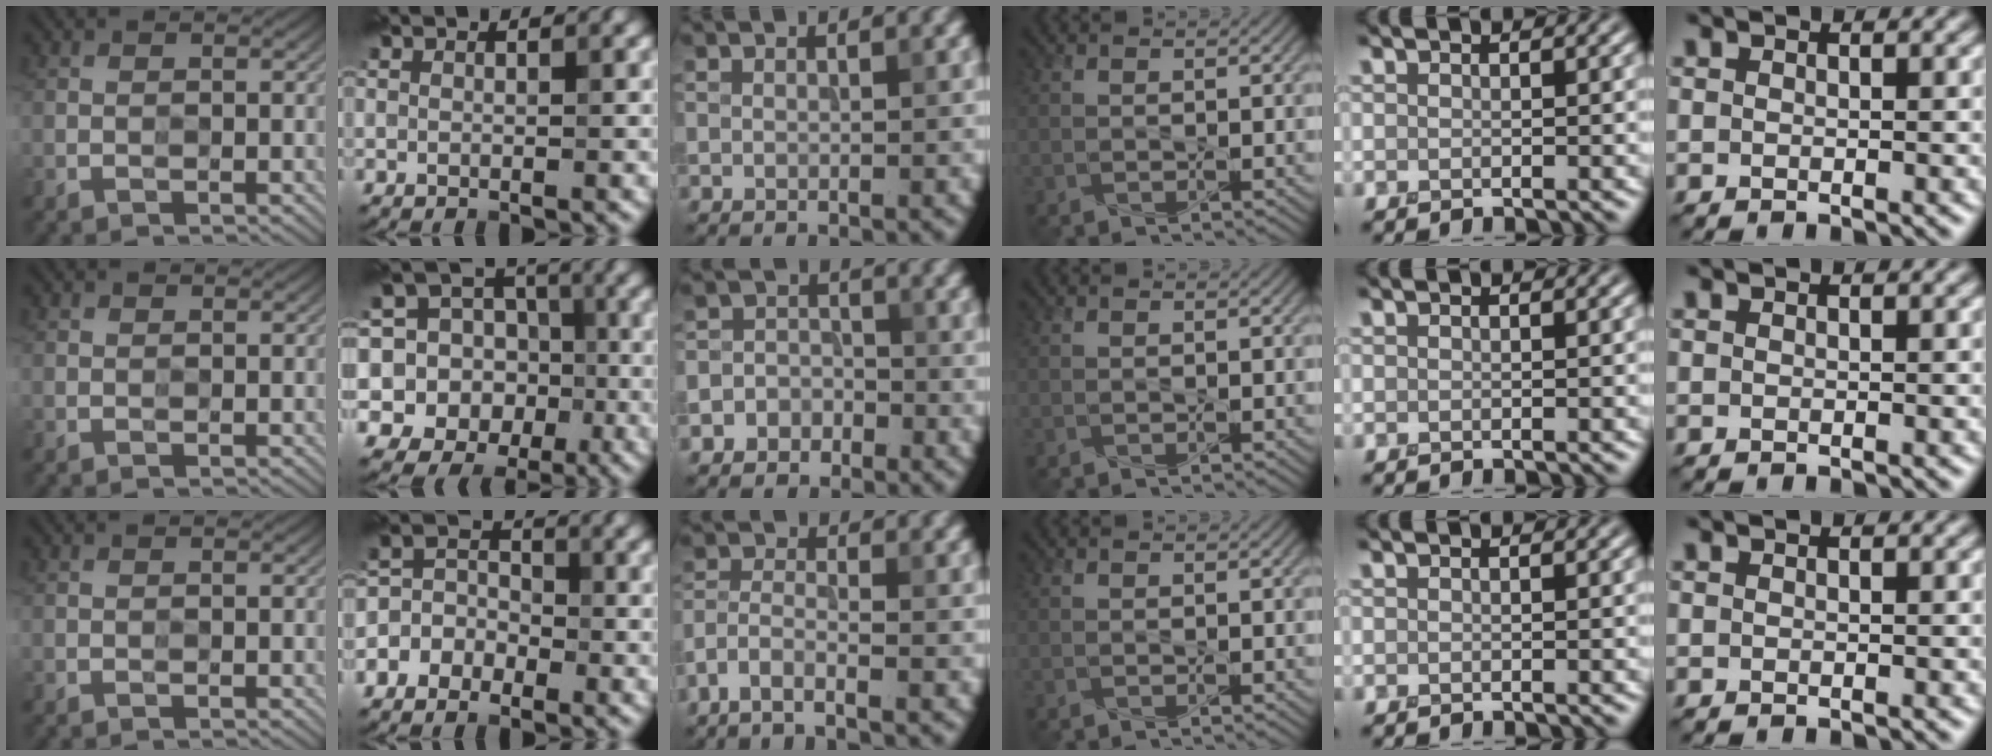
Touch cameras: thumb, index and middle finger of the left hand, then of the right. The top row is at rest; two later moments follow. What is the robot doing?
{"motion": "press", "object": "memory foam"}